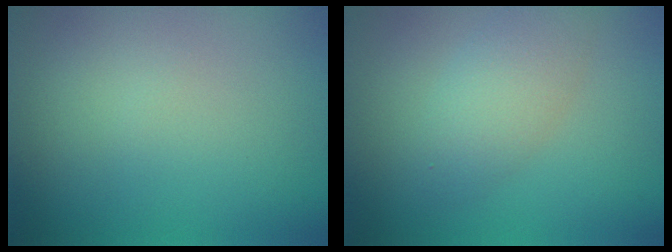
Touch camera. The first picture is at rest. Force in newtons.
{"total": 3.0, "press": 3.0, "slide": 0.1}